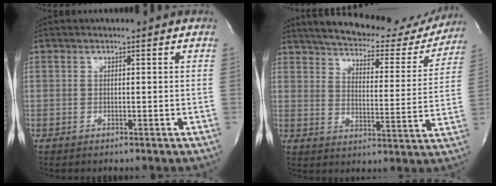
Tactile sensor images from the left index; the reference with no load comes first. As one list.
[{"total": 22.2, "force": [20.0, 6.0, 7.4], "torque": [-0.112, -0.028, 0.251]}]